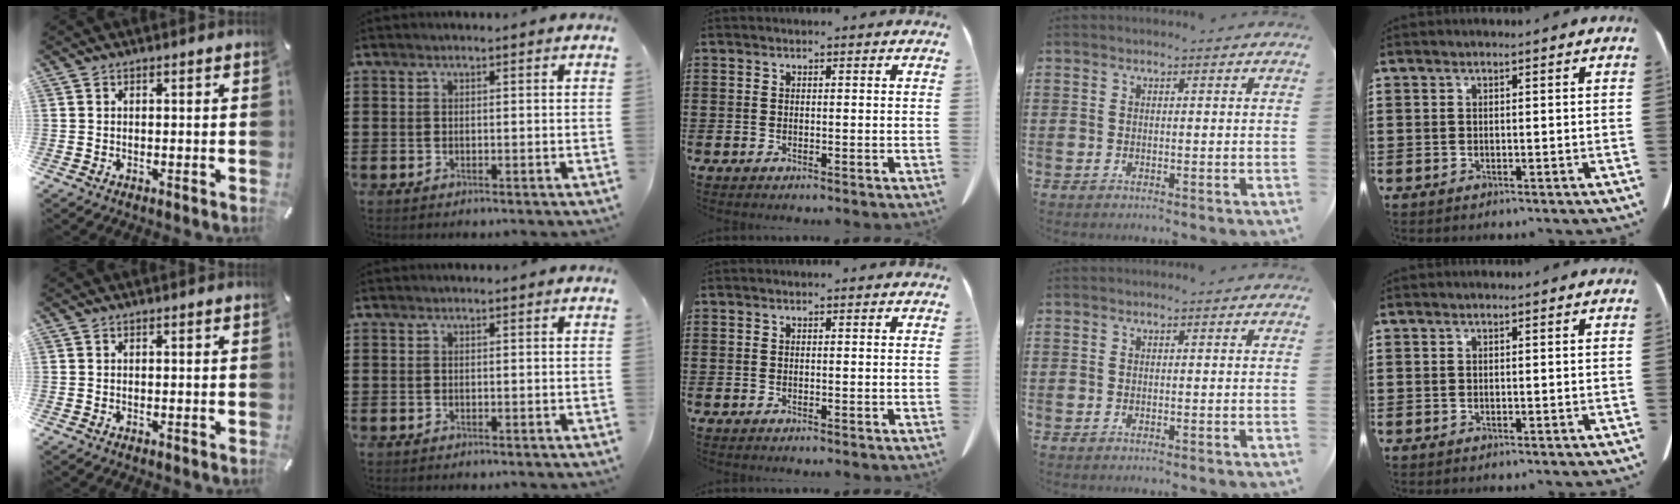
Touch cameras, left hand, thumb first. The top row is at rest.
{}